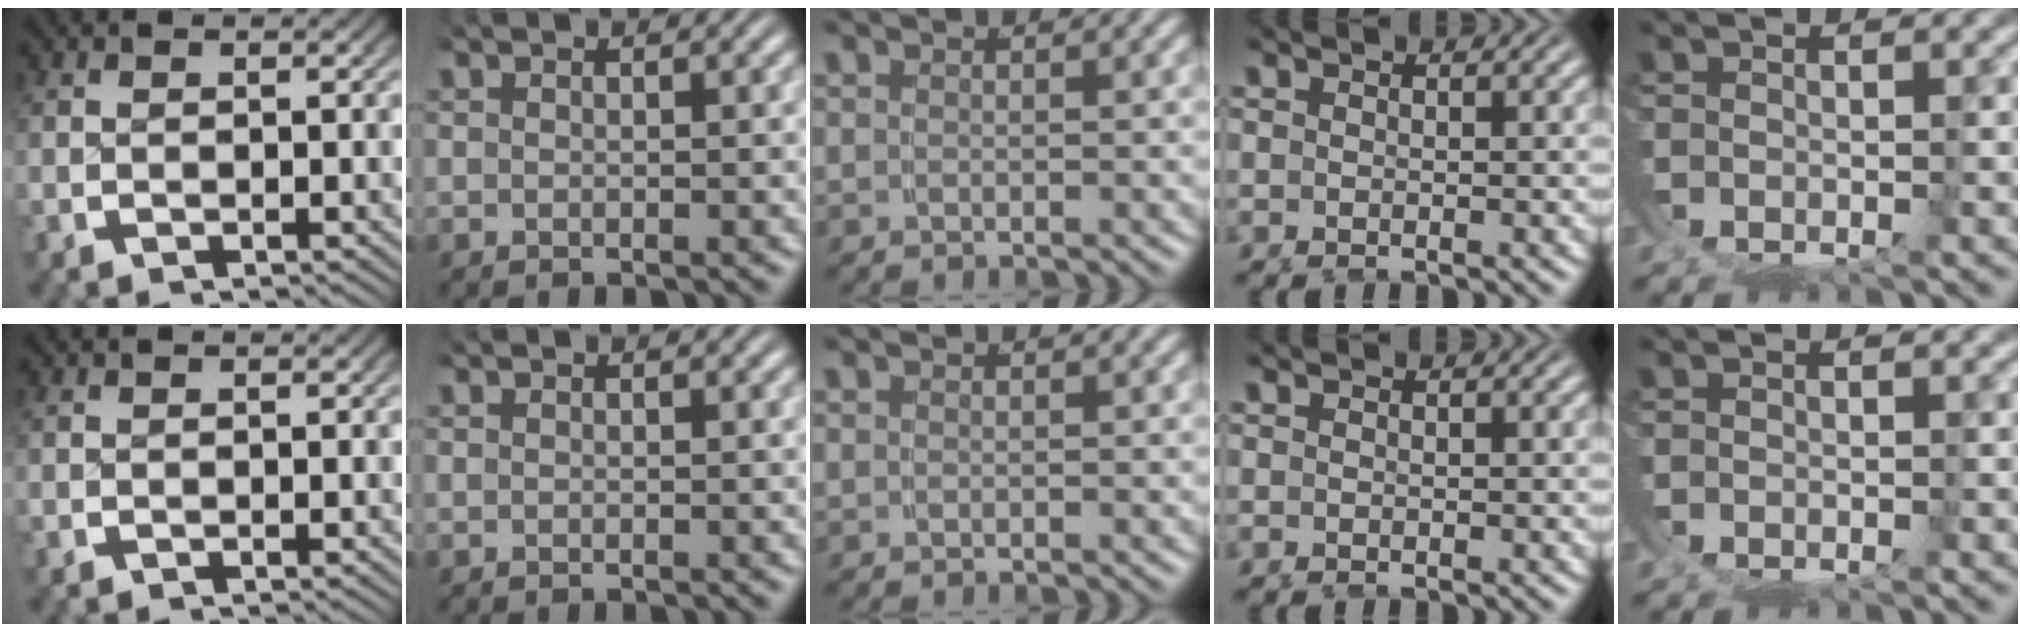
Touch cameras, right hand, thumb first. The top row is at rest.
{}